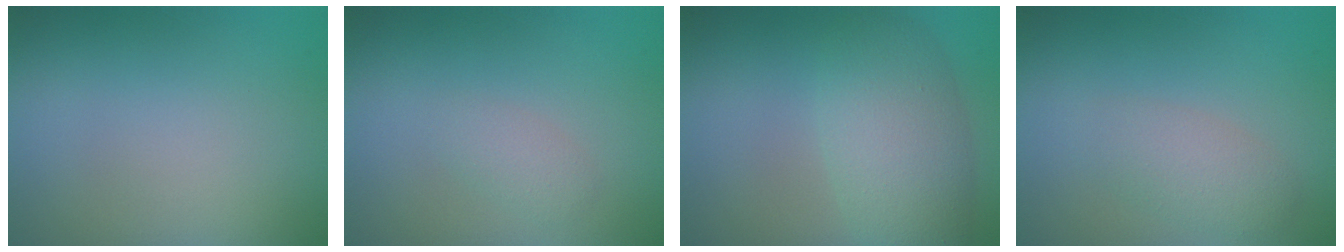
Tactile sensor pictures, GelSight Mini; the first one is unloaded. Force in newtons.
{"total": 1.4, "press": 1.4, "slide": 0.1}
{"total": 5.6, "press": 5.6, "slide": 0.2}
{"total": 2.5, "press": 2.5, "slide": 0.1}